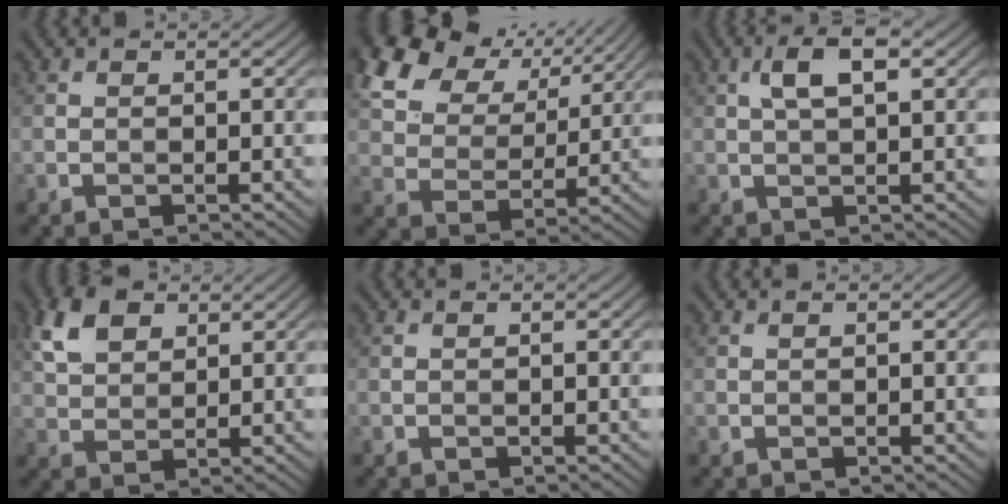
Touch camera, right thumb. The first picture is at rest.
{"total": 13.8, "force": [7.6, 8.5, 7.6], "torque": [-0.208, 0.023, 0.144]}
{"total": 4.4, "force": [1.5, 1.4, 3.9], "torque": [-0.082, 0.009, 0.024]}
{"total": 6.0, "force": [3.0, 3.8, 3.6], "torque": [-0.083, 0.009, 0.056]}
{"total": 0.0}
{"total": 0.0}